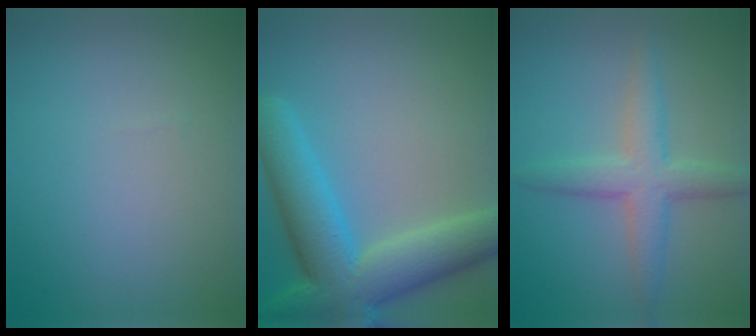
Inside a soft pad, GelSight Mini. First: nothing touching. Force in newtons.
{"total": 9.5, "press": 9.5, "slide": 0.5}
{"total": 4.1, "press": 4.1, "slide": 0.1}